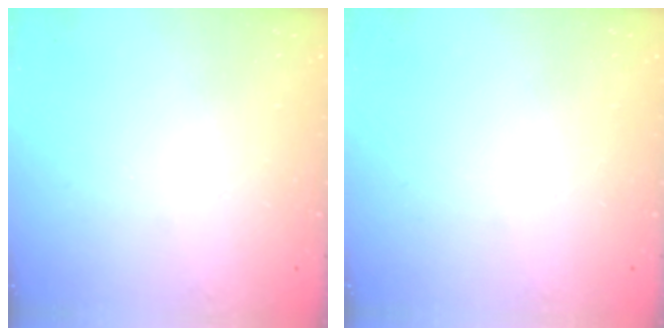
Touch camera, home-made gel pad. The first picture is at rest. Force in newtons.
{"total": 0.0}